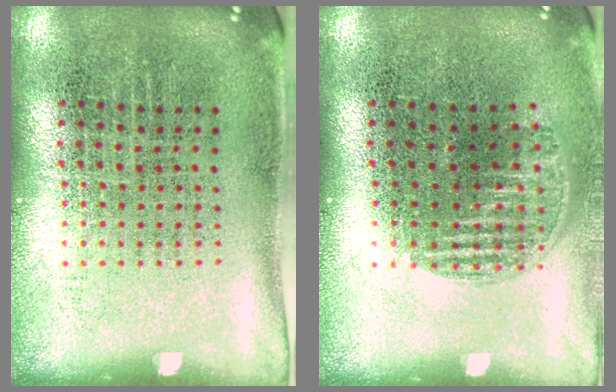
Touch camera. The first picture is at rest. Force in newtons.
{"total": 1.2, "press": 1.0, "slide": 0.6}